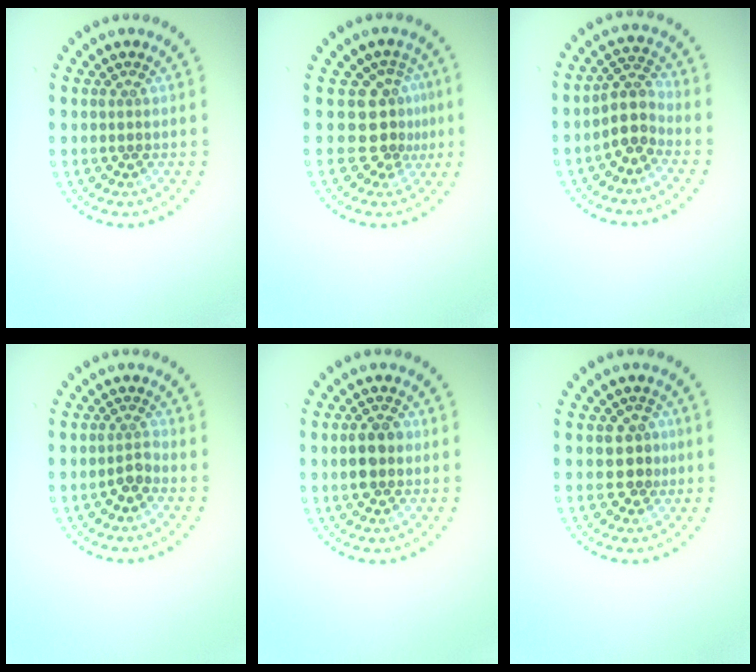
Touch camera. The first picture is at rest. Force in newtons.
{"total": 3.3, "press": 2.4, "slide": 2.3}
{"total": 2.9, "press": 2.3, "slide": 1.7}
{"total": 1.5, "press": 1.1, "slide": 1.0}
{"total": 2.6, "press": 2.6, "slide": 0.2}
{"total": 2.4, "press": 2.3, "slide": 0.7}